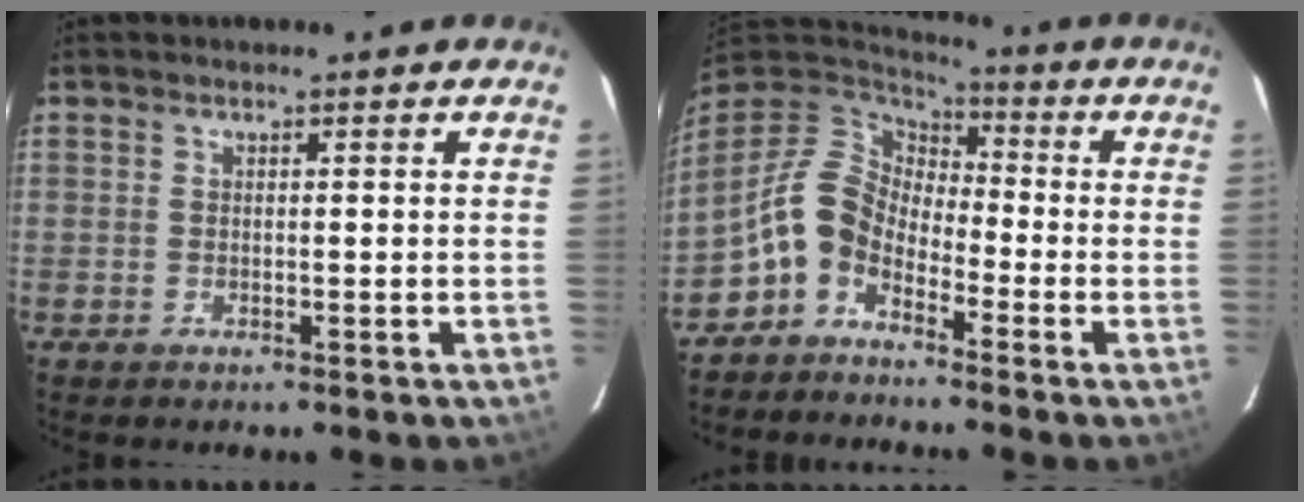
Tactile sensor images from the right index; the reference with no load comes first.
{"total": 9.7, "force": [-5.2, 6.2, 5.3], "torque": [-0.105, 0.022, -0.118]}